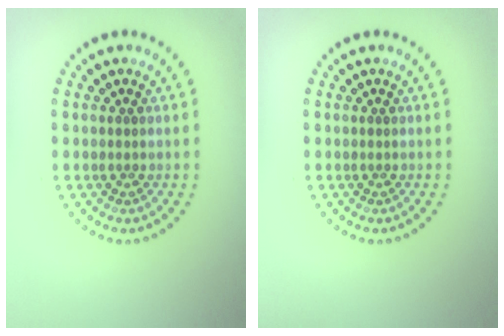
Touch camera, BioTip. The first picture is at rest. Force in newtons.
{"total": 0.0}